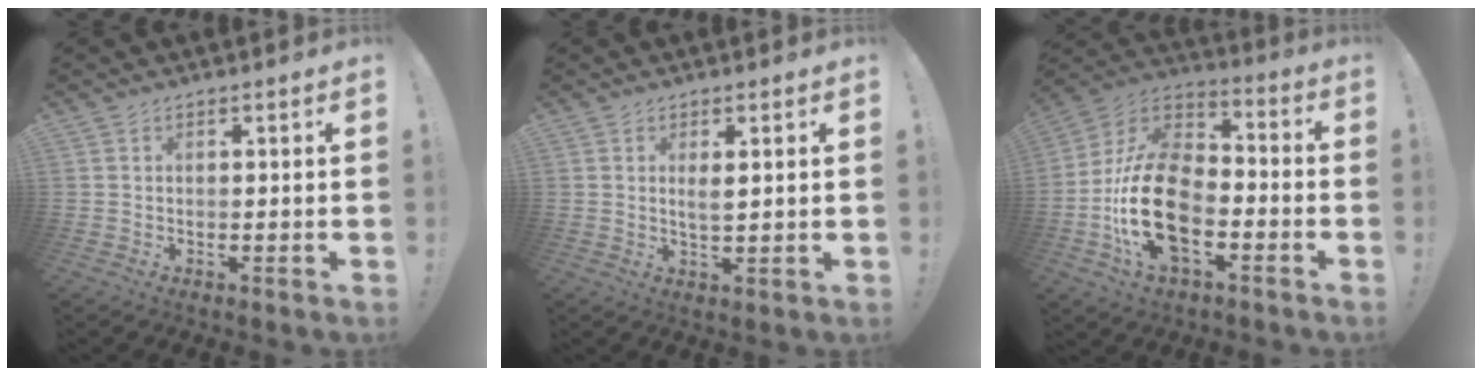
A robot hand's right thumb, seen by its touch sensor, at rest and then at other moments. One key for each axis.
{"total": 2.7, "fx": 1.0, "fy": 0.7, "fz": 2.5, "tx": -0.041, "ty": -0.008, "tz": 0.015}
{"total": 23.5, "fx": -6.8, "fy": 13.8, "fz": 17.7, "tx": -0.347, "ty": 0.043, "tz": -0.102}